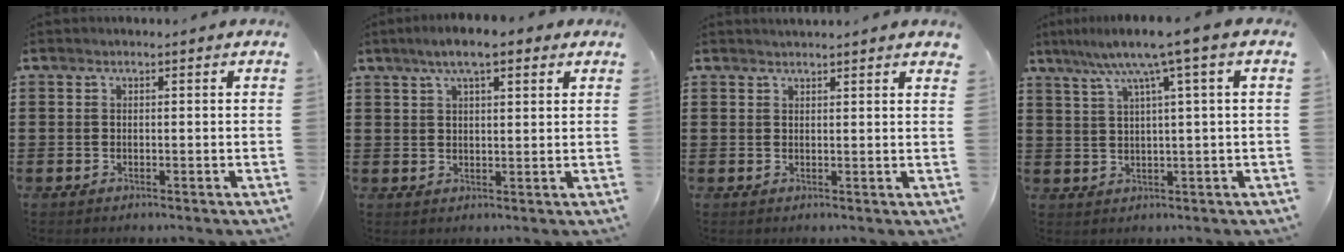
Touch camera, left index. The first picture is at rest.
{"total": 5.5, "force": [3.4, 1.3, 4.1], "torque": [-0.078, 0.008, 0.056]}
{"total": 1.4, "force": [1.4, -0.1, 0.2], "torque": [-0.005, 0.001, 0.028]}
{"total": 6.8, "force": [3.1, -0.4, 6.0], "torque": [-0.126, -0.007, 0.047]}